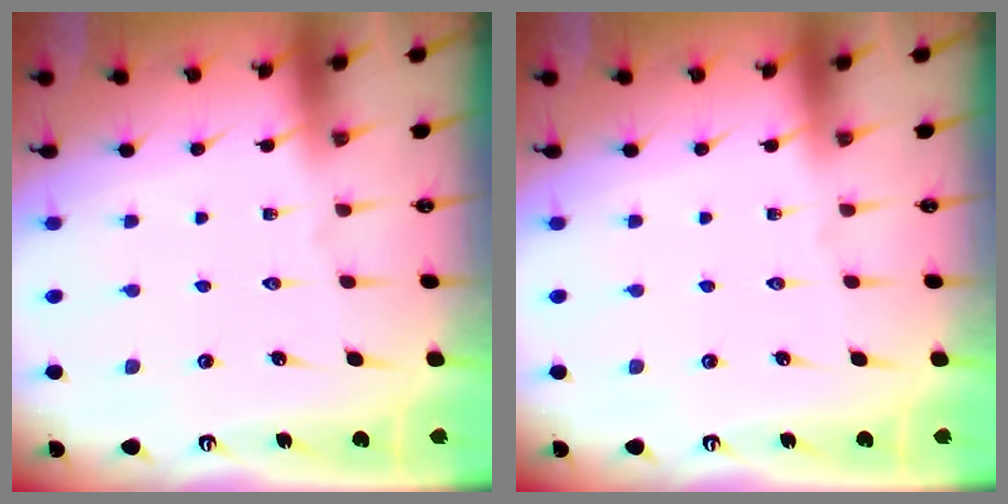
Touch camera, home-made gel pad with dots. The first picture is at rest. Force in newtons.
{"total": 0.0}